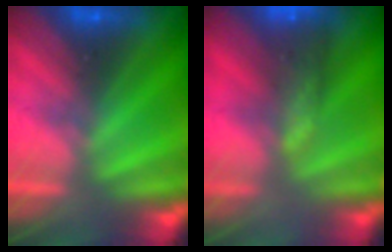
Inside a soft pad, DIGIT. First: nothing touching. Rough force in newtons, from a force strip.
{"total": 7.2}